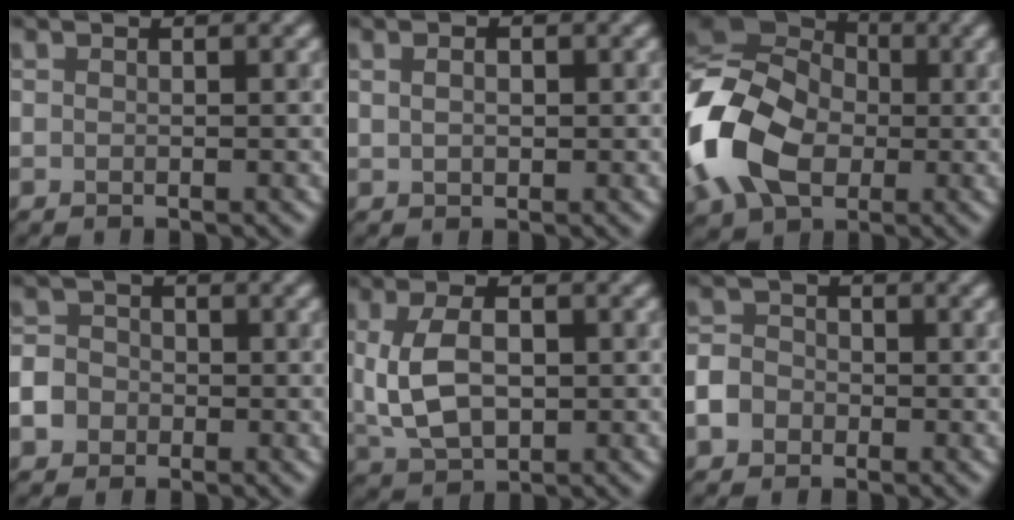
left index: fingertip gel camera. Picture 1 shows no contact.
{"total": 2.4, "force": [0.9, 1.5, 1.5], "torque": [-0.021, 0.018, 0.007]}
{"total": 13.3, "force": [-2.3, 9.9, 8.6], "torque": [-0.211, -0.008, -0.058]}
{"total": 4.4, "force": [-1.8, 3.7, 1.5], "torque": [-0.017, -0.005, -0.046]}
{"total": 5.5, "force": [0.5, 3.3, 4.4], "torque": [-0.091, 0.002, 0.011]}
{"total": 3.5, "force": [-1.5, 2.8, 1.4], "torque": [-0.016, -0.003, -0.033]}